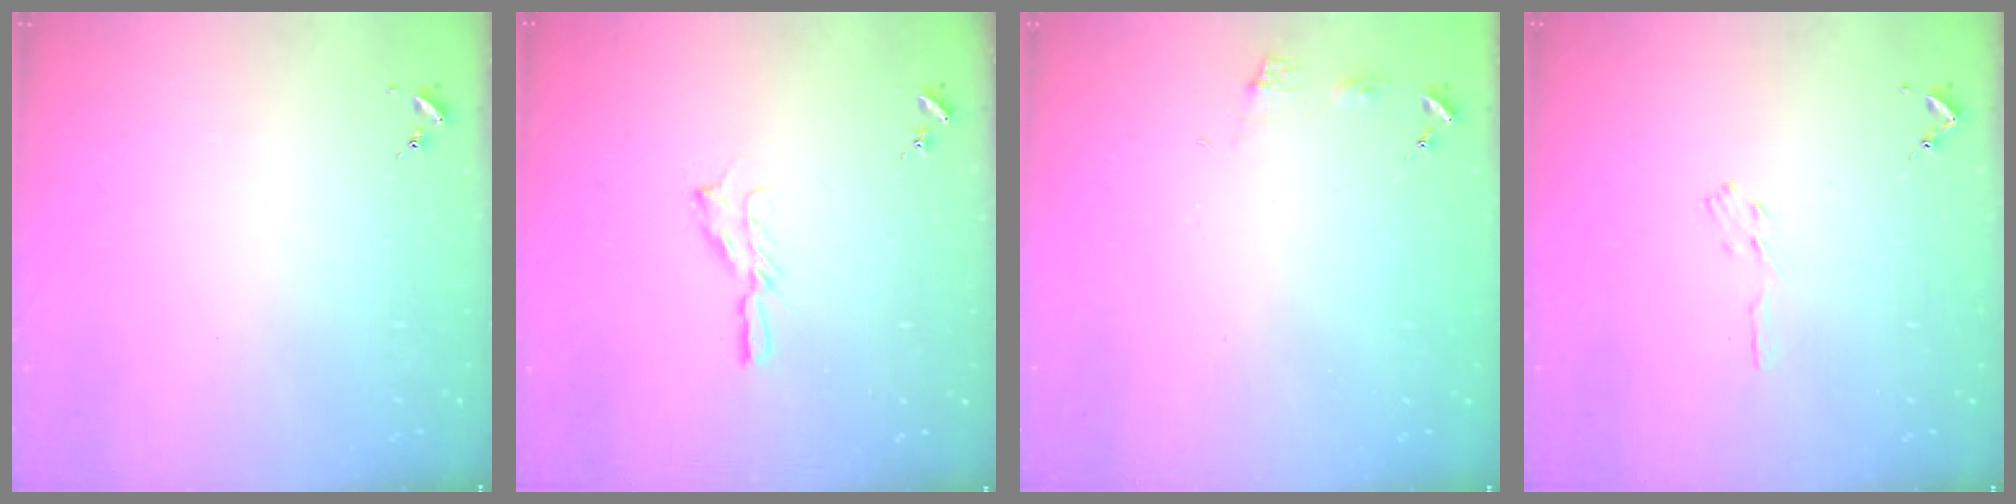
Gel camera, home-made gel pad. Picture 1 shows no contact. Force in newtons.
{"total": 5.6, "press": 5.6, "slide": 0.6}
{"total": 5.1, "press": 5.0, "slide": 0.7}
{"total": 3.2, "press": 3.1, "slide": 0.4}